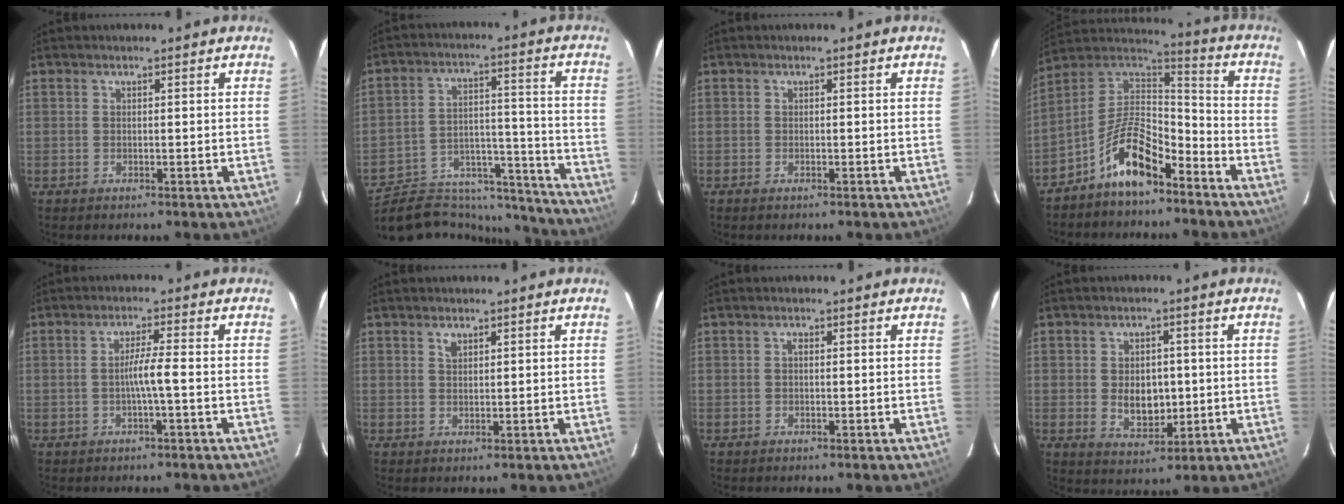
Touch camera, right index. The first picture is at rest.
{"total": 21.5, "force": [-19.6, 7.0, 5.4], "torque": [-0.095, 0.041, -0.271]}
{"total": 0.6, "force": [-0.5, 0.3, 0.3], "torque": [-0.007, -0.002, -0.010]}
{"total": 12.9, "force": [-7.8, 5.3, 8.7], "torque": [-0.176, 0.025, -0.144]}
{"total": 3.5, "force": [-1.0, -0.6, 3.3], "torque": [-0.063, 0.001, -0.018]}
{"total": 1.4, "force": [0.9, 0.9, 0.7], "torque": [-0.012, 0.004, 0.016]}
{"total": 0.6, "force": [0.0, 0.4, 0.5], "torque": [-0.009, 0.005, -0.001]}
{"total": 6.9, "force": [-0.3, 4.9, 4.9], "torque": [-0.087, -0.003, 0.007]}